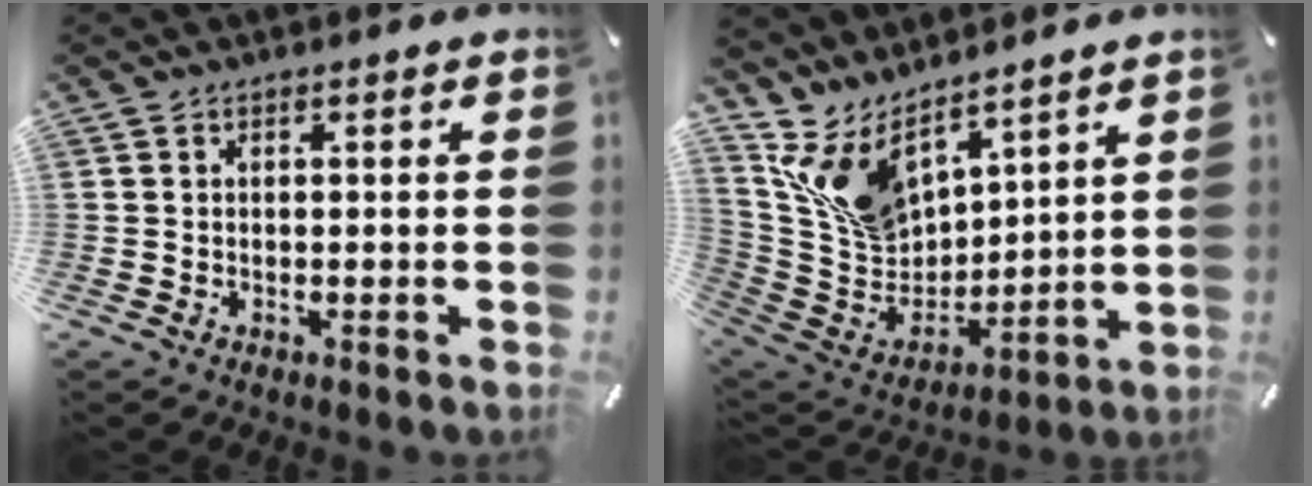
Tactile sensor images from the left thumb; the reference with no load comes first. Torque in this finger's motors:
{"motor_torque": [1.86, 0.32, 1.11, -1.65, 0.29]}